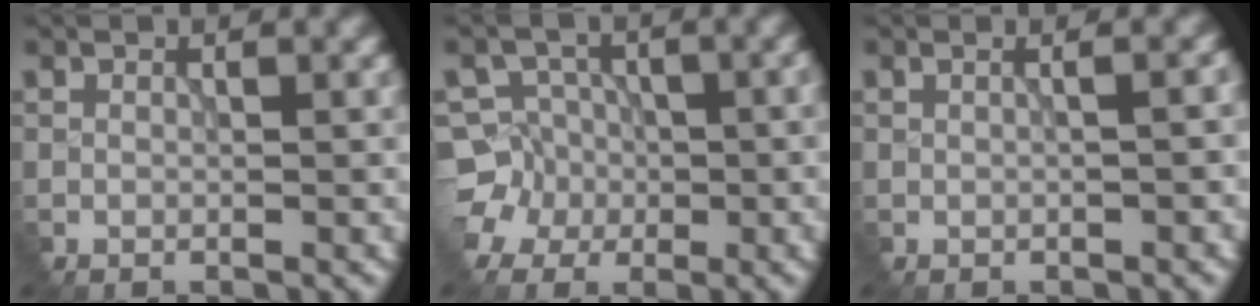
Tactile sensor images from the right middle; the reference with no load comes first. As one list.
[{"total": 5.2, "force": [-2.2, 4.7, 0.9], "torque": [-0.004, 0.010, -0.048]}, {"total": 2.9, "force": [0.7, 1.5, 2.4], "torque": [0.000, 0.025, -0.011]}]